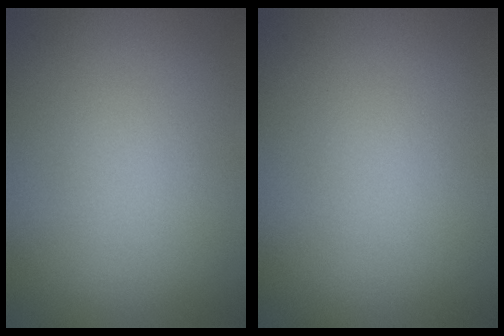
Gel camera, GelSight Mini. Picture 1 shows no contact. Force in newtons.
{"total": 0.0}